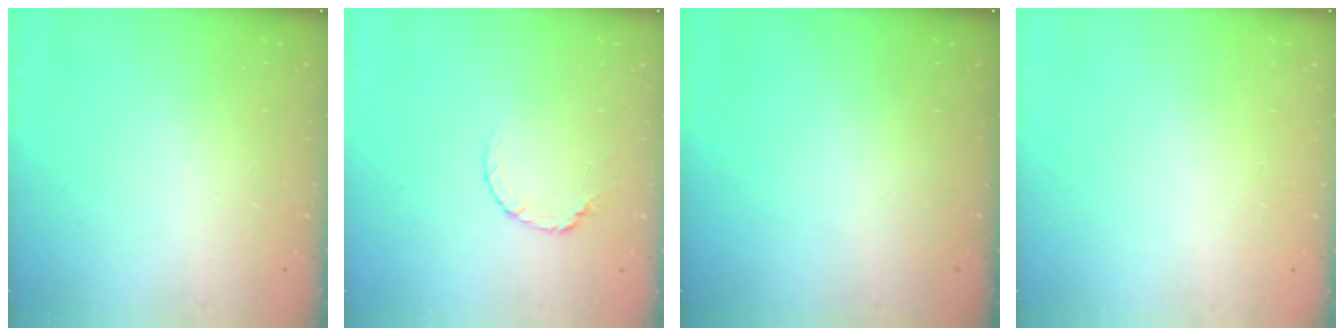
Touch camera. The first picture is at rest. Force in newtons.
{"total": 5.3, "press": 5.2, "slide": 0.6}
{"total": 0.0}
{"total": 2.6, "press": 2.6, "slide": 0.2}